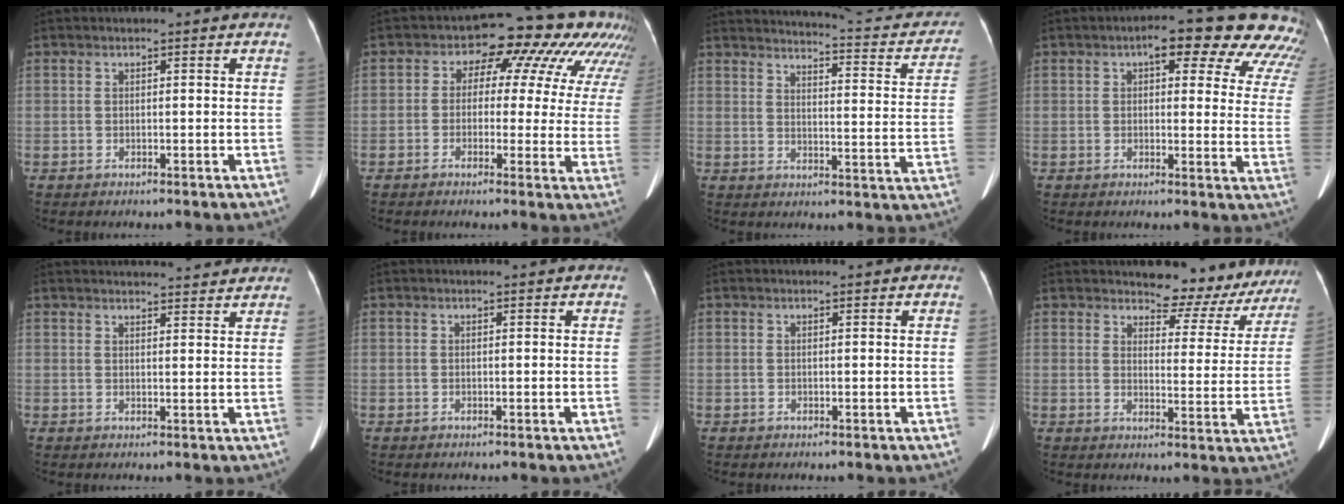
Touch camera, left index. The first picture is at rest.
{"total": 14.2, "force": [7.1, 7.3, 9.9], "torque": [-0.118, 0.052, 0.063]}
{"total": 19.1, "force": [16.9, 4.3, 7.7], "torque": [-0.081, -0.021, 0.183]}
{"total": 16.4, "force": [11.7, 5.5, 10.1], "torque": [-0.103, 0.021, 0.120]}
{"total": 11.1, "force": [10.6, 1.8, 2.7], "torque": [-0.022, 0.015, 0.119]}
{"total": 0.9, "force": [0.8, 0.2, 0.2], "torque": [-0.010, 0.006, 0.009]}
{"total": 1.3, "force": [1.2, 0.3, 0.3], "torque": [-0.011, 0.008, 0.013]}
{"total": 10.9, "force": [10.1, 3.5, 2.0], "torque": [-0.003, -0.026, 0.101]}